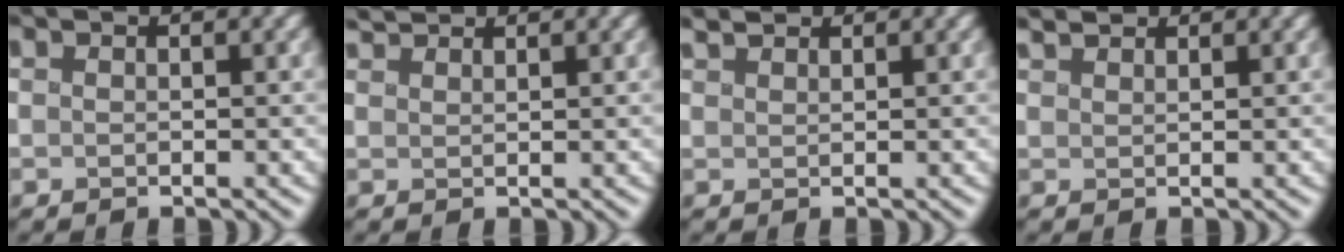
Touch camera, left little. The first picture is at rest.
{"total": 2.5, "force": [2.4, 0.5, 0.7], "torque": [-0.012, 0.010, 0.033]}
{"total": 2.8, "force": [2.5, 0.9, 1.0], "torque": [-0.008, 0.020, 0.018]}
{"total": 3.2, "force": [2.8, 1.0, 1.2], "torque": [-0.012, 0.020, 0.024]}